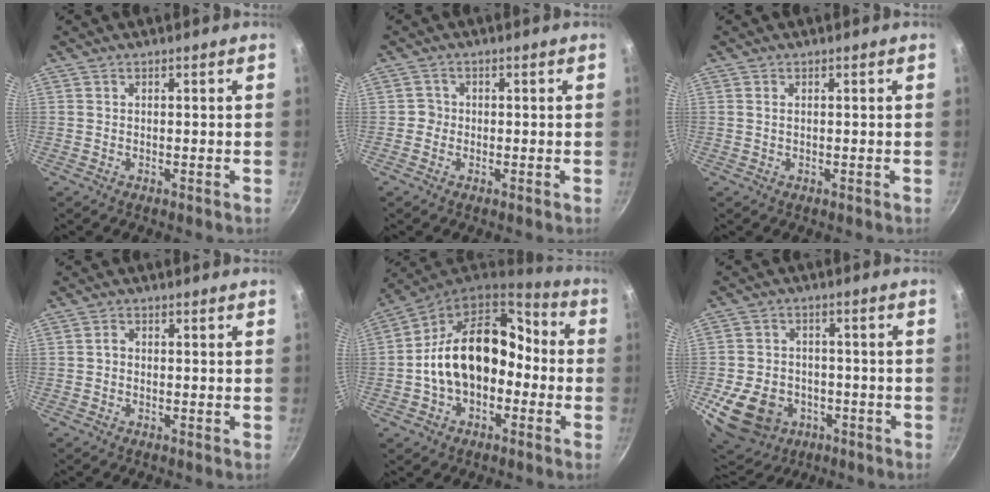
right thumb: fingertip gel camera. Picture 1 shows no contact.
{"total": 1.6, "force": [-0.5, 1.5, 0.2], "torque": [0.008, 0.005, -0.012]}
{"total": 0.7, "force": [0.1, 0.4, 0.6], "torque": [-0.012, 0.001, 0.001]}
{"total": 1.1, "force": [-0.2, 0.9, 0.6], "torque": [-0.011, 0.007, -0.006]}
{"total": 18.3, "force": [-2.3, 12.7, 12.9], "torque": [-0.180, 0.064, -0.044]}
{"total": 15.2, "force": [-4.9, 12.0, 7.8], "torque": [-0.137, 0.030, -0.064]}